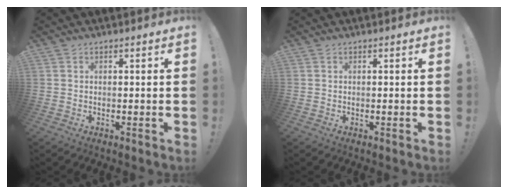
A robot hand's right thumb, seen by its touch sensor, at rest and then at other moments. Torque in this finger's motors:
{"motor_torque": [0.00, 0.00, 0.00, 0.00, 0.00]}